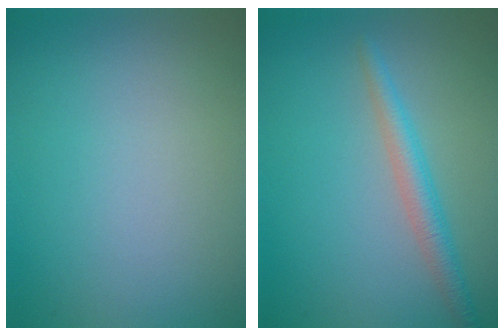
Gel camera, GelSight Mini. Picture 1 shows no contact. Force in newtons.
{"total": 2.5, "press": 2.5, "slide": 0.0}